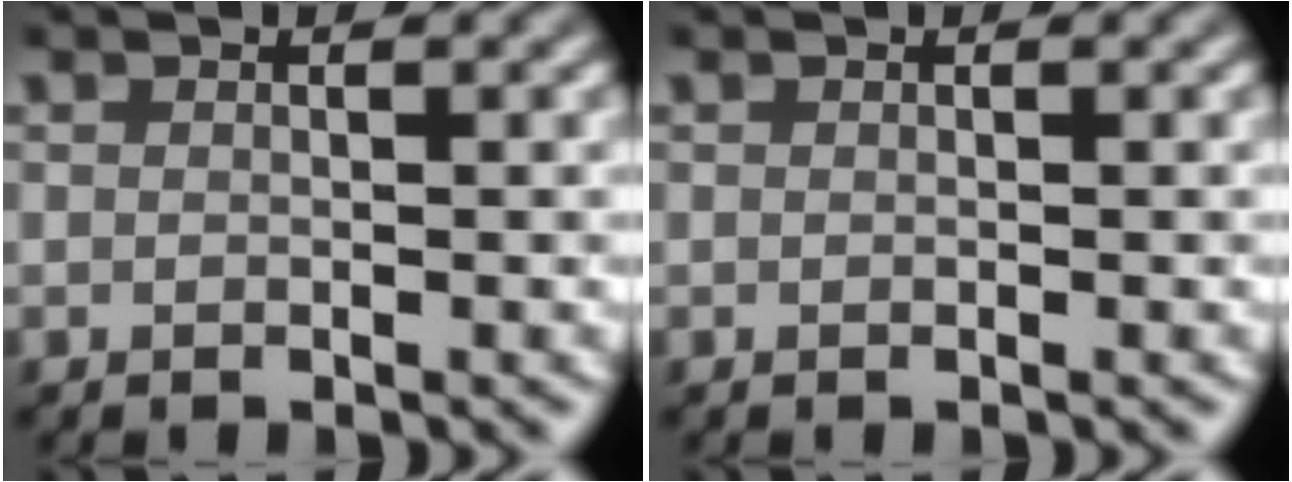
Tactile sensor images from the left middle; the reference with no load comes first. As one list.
[{"total": 0.0}]